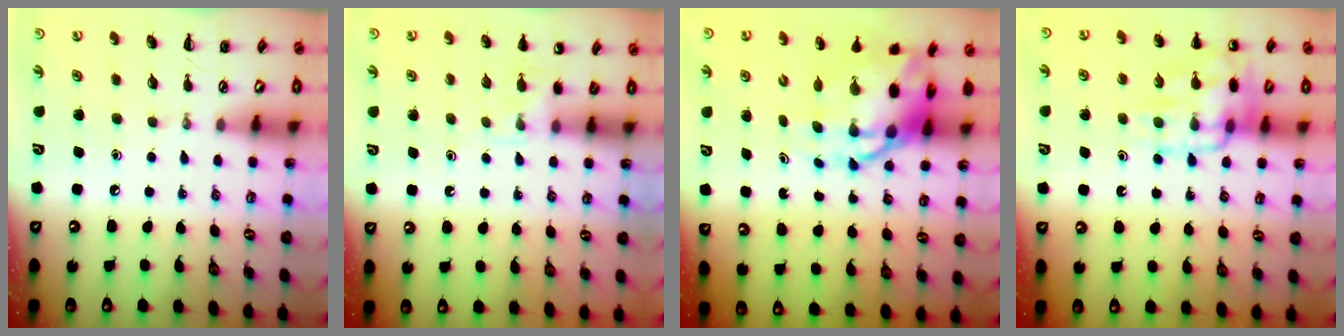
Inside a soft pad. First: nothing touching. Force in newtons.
{"total": 4.6, "press": 4.4, "slide": 1.4}
{"total": 11.3, "press": 10.9, "slide": 2.8}
{"total": 14.3, "press": 14.2, "slide": 1.9}